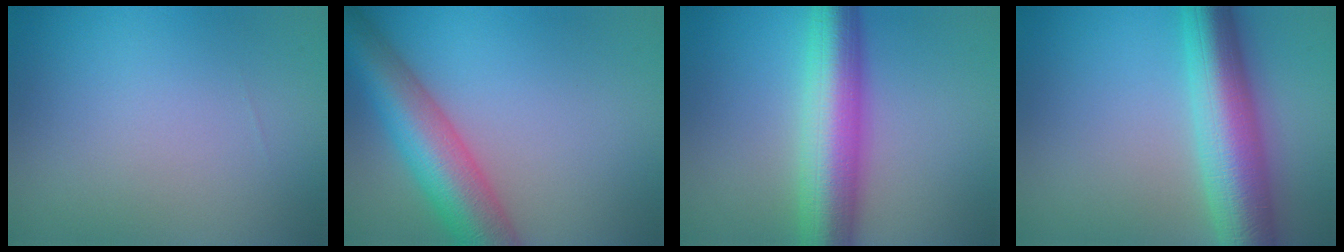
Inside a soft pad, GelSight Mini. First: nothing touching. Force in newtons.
{"total": 8.8, "press": 8.8, "slide": 0.3}
{"total": 8.9, "press": 8.9, "slide": 0.2}
{"total": 9.7, "press": 9.7, "slide": 0.1}